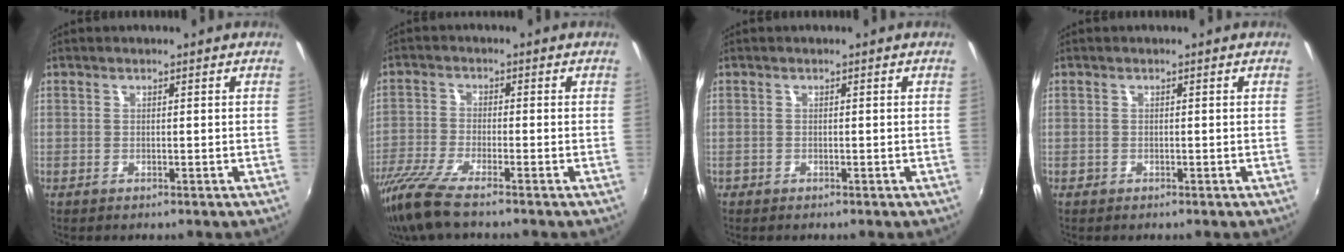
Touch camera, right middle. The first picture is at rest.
{"total": 9.4, "force": [-7.5, 0.8, 5.6], "torque": [-0.135, -0.036, -0.143]}
{"total": 0.6, "force": [-0.4, 0.3, 0.0], "torque": [-0.002, -0.003, -0.010]}
{"total": 0.6, "force": [-0.4, 0.5, 0.0], "torque": [-0.001, -0.003, -0.007]}